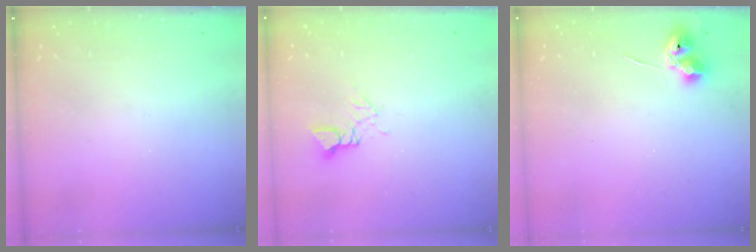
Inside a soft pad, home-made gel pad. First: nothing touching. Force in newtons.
{"total": 3.8, "press": 3.7, "slide": 0.6}
{"total": 7.4, "press": 7.4, "slide": 0.7}